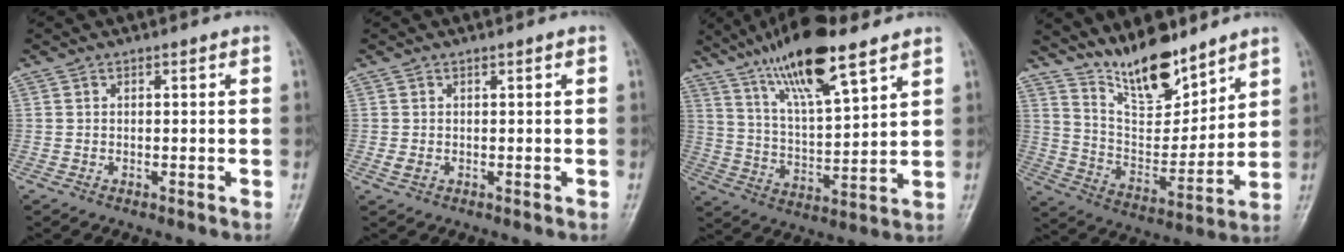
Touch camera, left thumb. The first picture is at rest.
{"total": 1.5, "force": [0.1, 0.9, 1.2], "torque": [-0.017, 0.004, 0.006]}
{"total": 16.9, "force": [11.2, 4.2, 12.0], "torque": [-0.198, -0.046, 0.207]}
{"total": 14.2, "force": [11.5, 4.7, 6.8], "torque": [-0.080, -0.081, 0.213]}